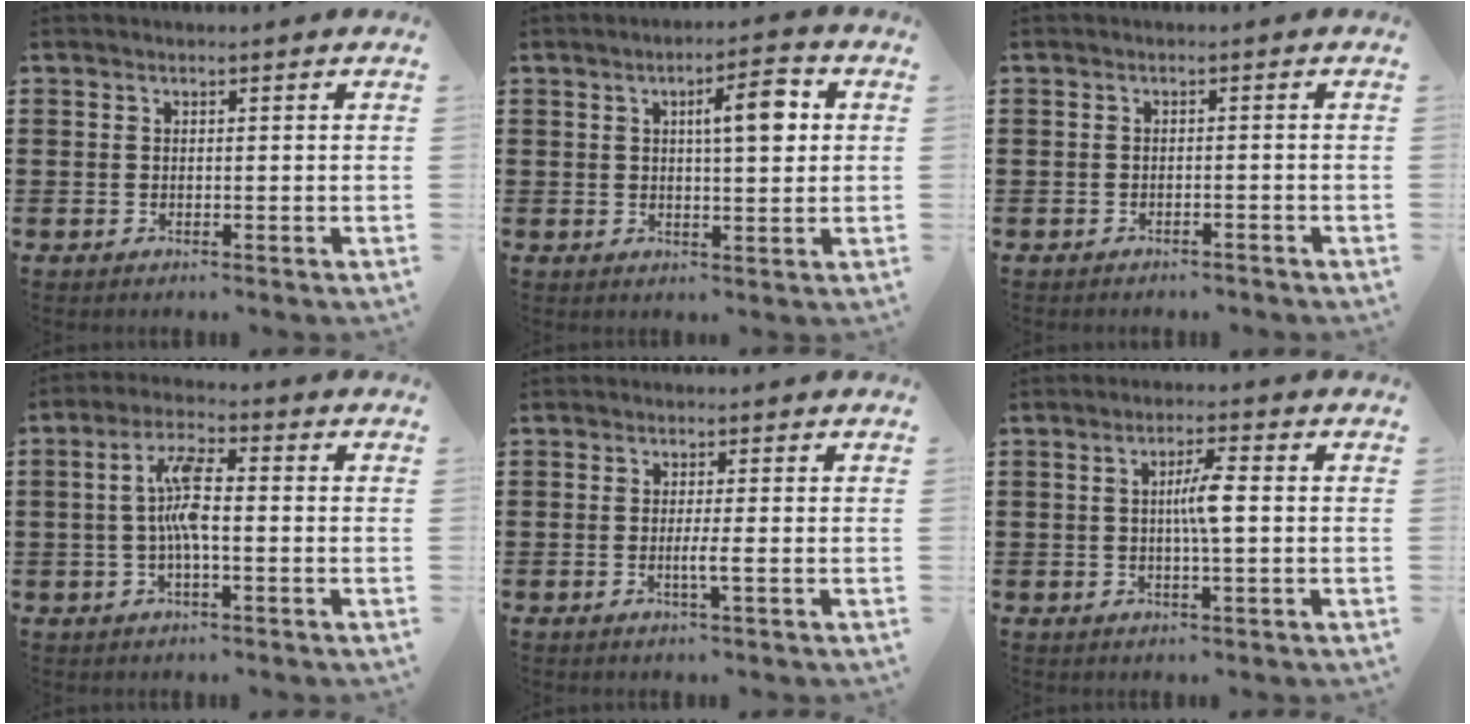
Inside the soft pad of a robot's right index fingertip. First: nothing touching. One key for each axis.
{"total": 6.3, "fx": 1.6, "fy": 1.7, "fz": 5.8, "tx": -0.092, "ty": -0.002, "tz": 0.019}
{"total": 1.1, "fx": -1.1, "fy": 0.1, "fz": 0.1, "tx": -0.007, "ty": 0.000, "tz": -0.023}
{"total": 7.0, "fx": -0.3, "fy": 2.0, "fz": 6.7, "tx": -0.144, "ty": 0.003, "tz": -0.014}
{"total": 2.4, "fx": -0.6, "fy": -0.2, "fz": 2.3, "tx": -0.039, "ty": -0.007, "tz": -0.013}
{"total": 4.6, "fx": 0.0, "fy": 0.5, "fz": 4.6, "tx": -0.083, "ty": 0.000, "tz": -0.003}